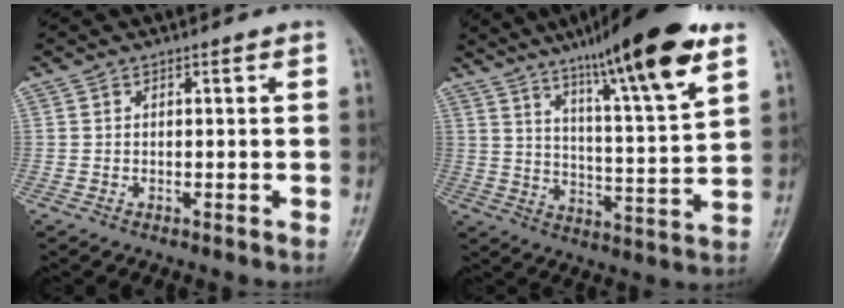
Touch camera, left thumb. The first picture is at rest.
{"total": 19.2, "force": [12.2, 1.9, 14.7], "torque": [-0.212, -0.057, 0.191]}